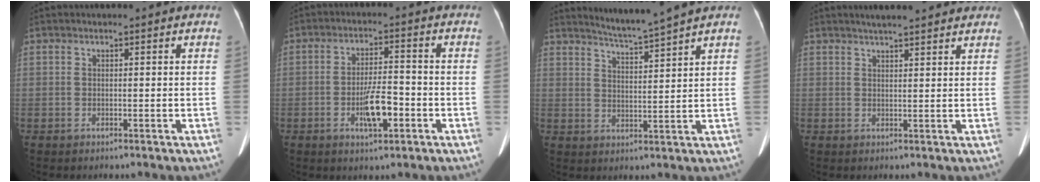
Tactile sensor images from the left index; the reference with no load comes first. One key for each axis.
{"total": 6.2, "fx": -2.6, "fy": 1.6, "fz": 5.4, "tx": -0.105, "ty": -0.003, "tz": -0.043}
{"total": 5.7, "fx": 5.2, "fy": -1.8, "fz": 1.6, "tx": -0.036, "ty": -0.011, "tz": 0.095}
{"total": 7.9, "fx": 6.8, "fy": 1.2, "fz": 3.8, "tx": -0.049, "ty": 0.025, "tz": 0.088}